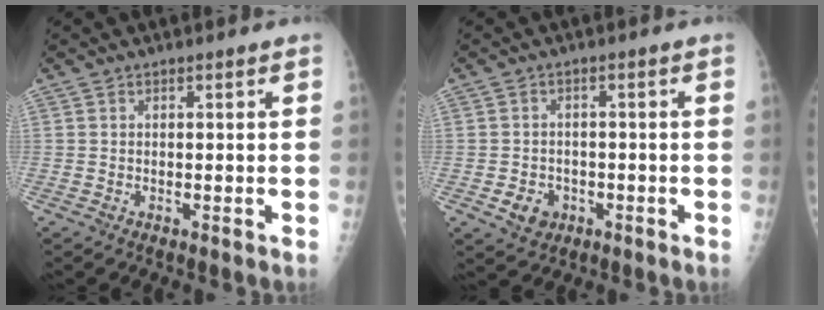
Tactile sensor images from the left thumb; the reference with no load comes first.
{"total": 4.3, "force": [-1.6, 3.5, 1.7], "torque": [-0.015, 0.006, -0.018]}